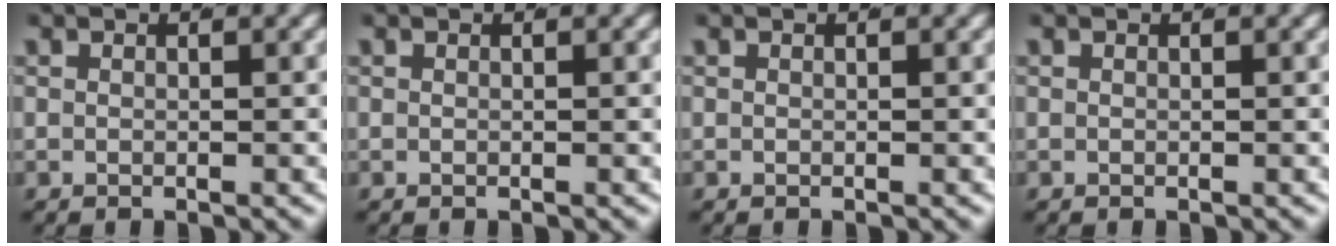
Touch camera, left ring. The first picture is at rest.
{"total": 0.0}
{"total": 0.0}
{"total": 0.0}